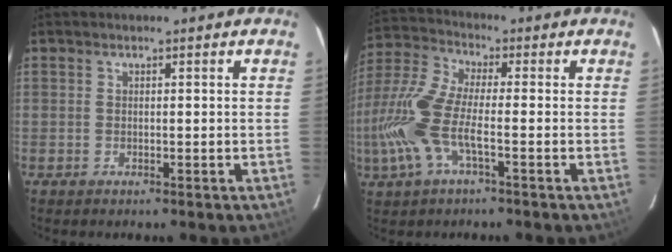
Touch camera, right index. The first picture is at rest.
{"total": 12.6, "force": [-3.4, 3.9, 11.5], "torque": [-0.262, -0.002, -0.073]}